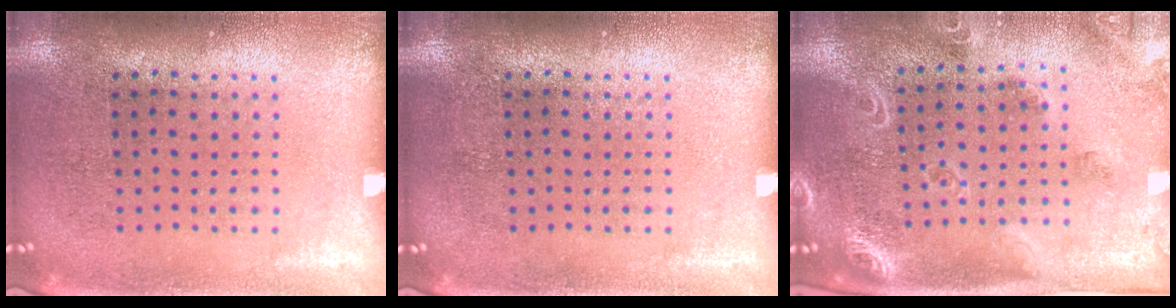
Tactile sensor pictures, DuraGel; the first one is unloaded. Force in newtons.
{"total": 0.0}
{"total": 1.9, "press": 1.8, "slide": 0.3}